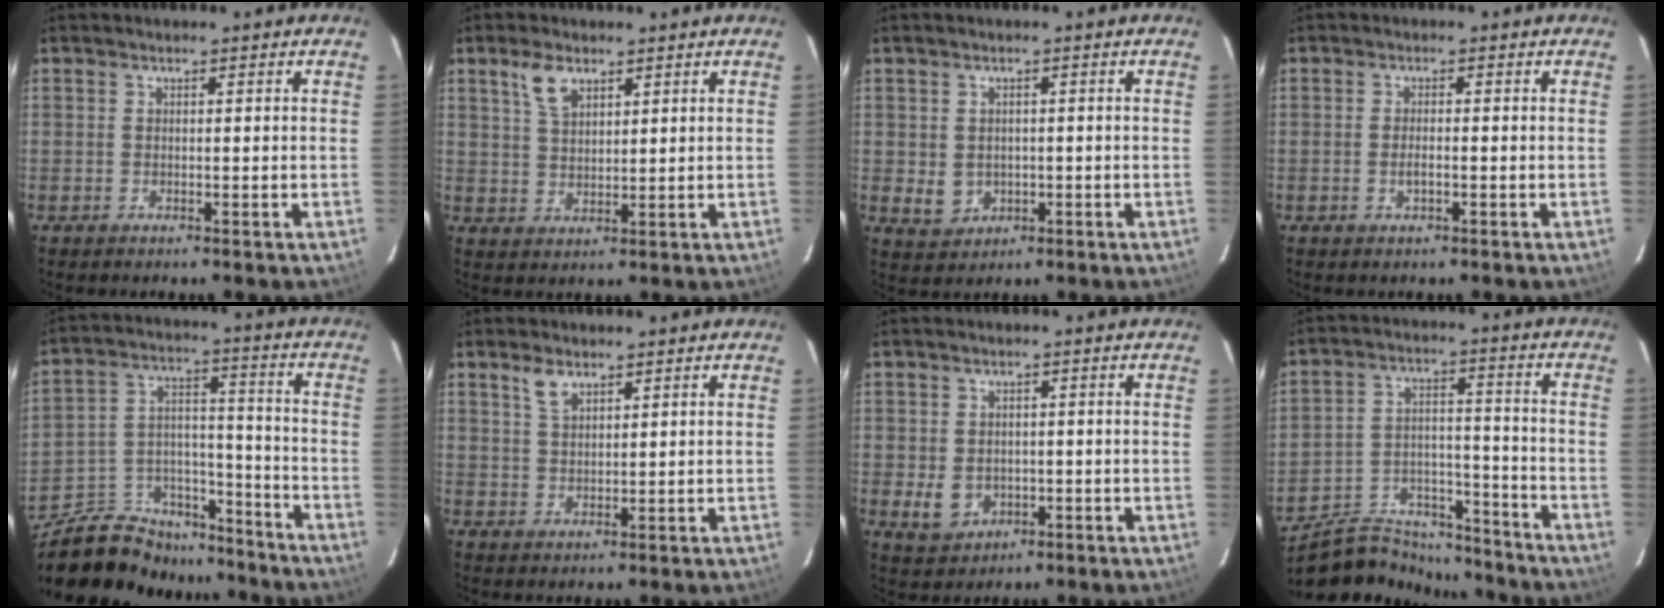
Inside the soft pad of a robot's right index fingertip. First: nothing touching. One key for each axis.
{"total": 5.1, "fx": 3.1, "fy": 2.6, "fz": 3.1, "tx": -0.061, "ty": 0.009, "tz": 0.062}
{"total": 4.1, "fx": -0.2, "fy": 3.8, "fz": 1.4, "tx": -0.034, "ty": 0.005, "tz": 0.012}
{"total": 1.6, "fx": -0.6, "fy": 0.6, "fz": 1.4, "tx": -0.028, "ty": -0.002, "tz": -0.009}
{"total": 19.8, "fx": -15.9, "fy": 9.6, "fz": 7.0, "tx": -0.151, "ty": 0.050, "tz": -0.235}
{"total": 3.3, "fx": 2.2, "fy": 1.5, "fz": 1.9, "tx": -0.037, "ty": 0.004, "tz": 0.045}
{"total": 5.1, "fx": -0.9, "fy": 4.5, "fz": 2.3, "tx": -0.052, "ty": 0.003, "tz": 0.002}
{"total": 17.3, "fx": -15.8, "fy": 5.7, "fz": 4.2, "tx": -0.092, "ty": 0.032, "tz": -0.242}